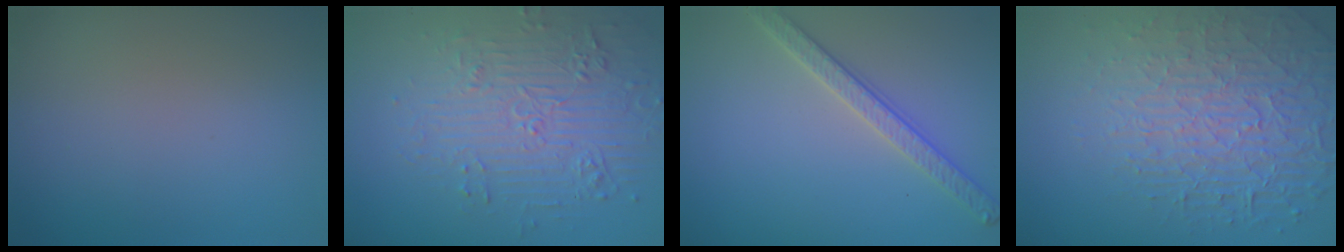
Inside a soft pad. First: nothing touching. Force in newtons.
{"total": 4.8, "press": 4.1, "slide": 2.4}
{"total": 3.0, "press": 2.9, "slide": 0.7}
{"total": 7.2, "press": 5.3, "slide": 4.8}